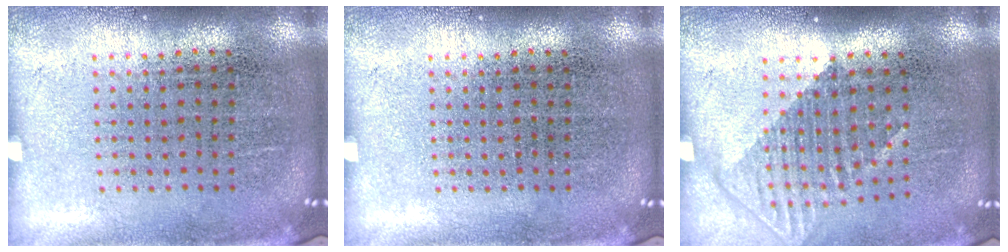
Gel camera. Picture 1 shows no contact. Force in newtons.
{"total": 0.0}
{"total": 1.3, "press": 1.0, "slide": 0.8}